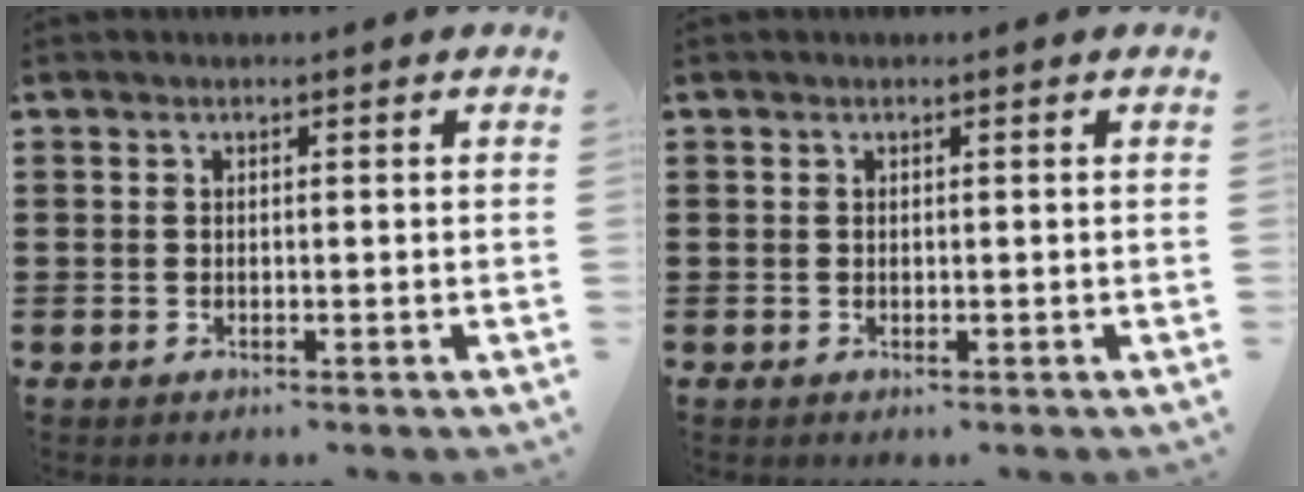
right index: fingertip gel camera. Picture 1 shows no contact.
{"total": 0.0}